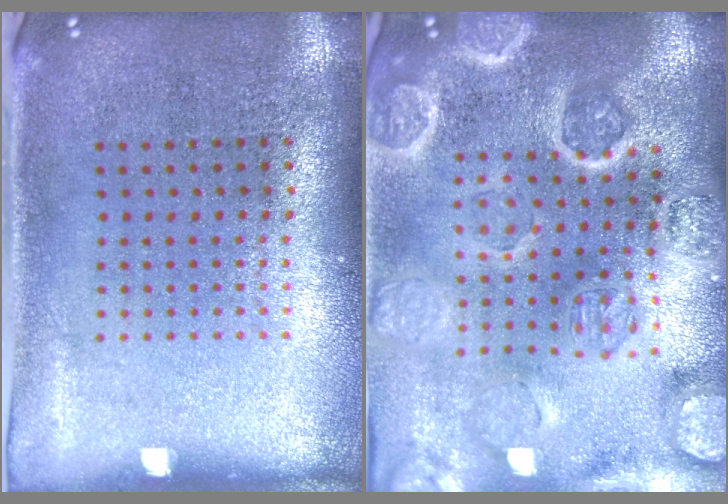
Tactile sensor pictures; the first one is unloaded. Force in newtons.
{"total": 4.4, "press": 4.0, "slide": 1.9}